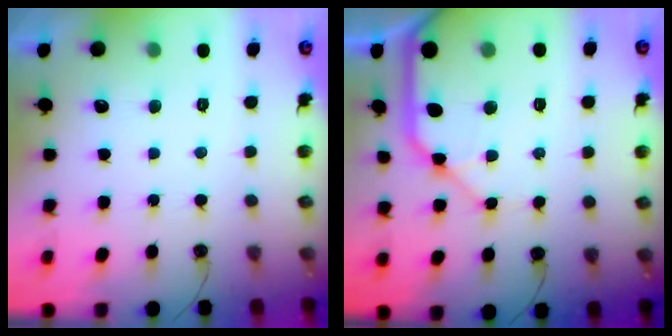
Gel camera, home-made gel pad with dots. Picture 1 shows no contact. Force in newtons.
{"total": 15.2, "press": 15.0, "slide": 2.4}